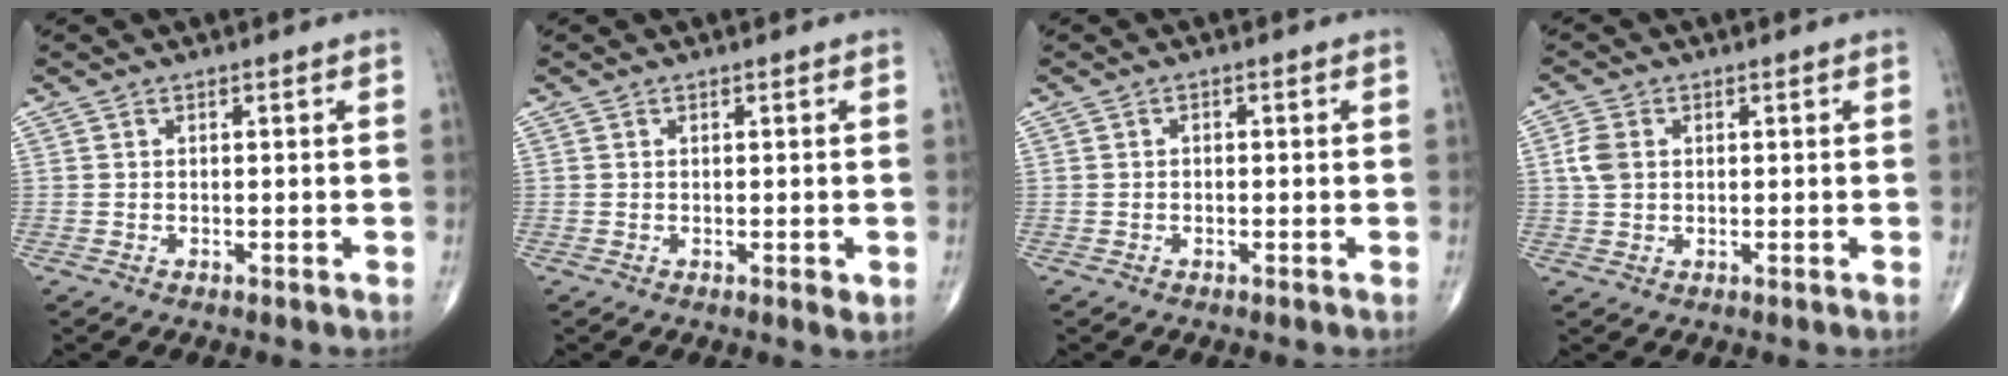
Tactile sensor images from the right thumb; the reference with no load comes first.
{"total": 1.3, "force": [-0.2, 0.6, 1.2], "torque": [-0.011, -0.003, -0.002]}
{"total": 0.6, "force": [-0.1, 0.4, 0.4], "torque": [-0.004, 0.003, -0.004]}
{"total": 3.9, "force": [0.7, 2.7, 2.7], "torque": [-0.062, 0.005, 0.014]}